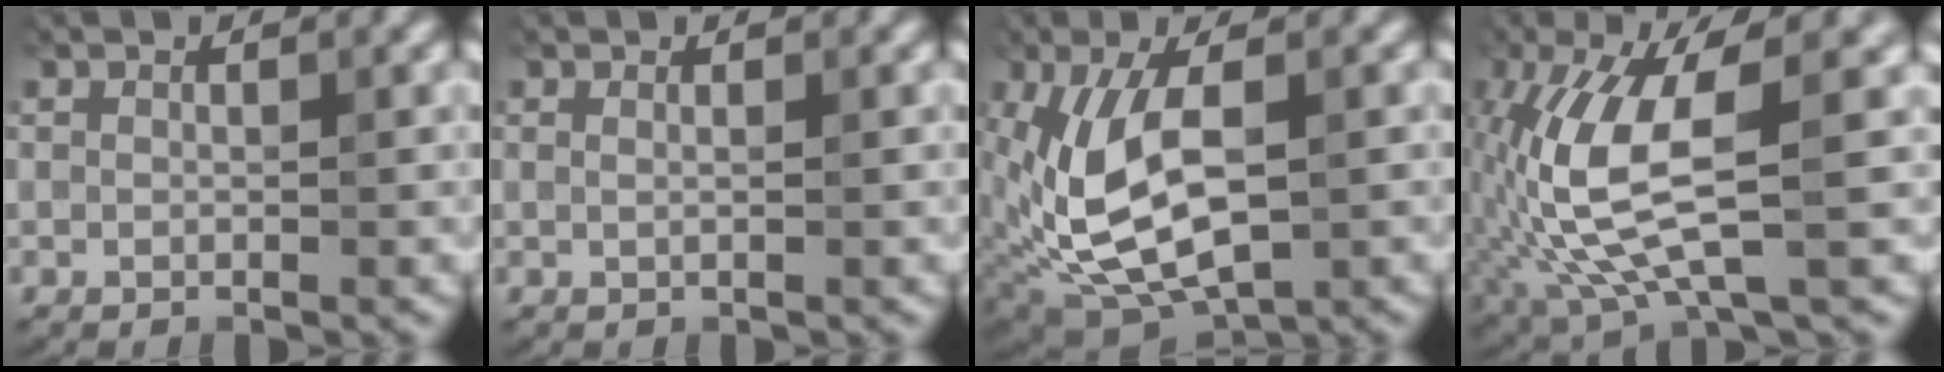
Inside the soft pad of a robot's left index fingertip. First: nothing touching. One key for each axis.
{"total": 0.8, "fx": 0.3, "fy": 0.5, "fz": 0.6, "tx": -0.002, "ty": -0.001, "tz": -0.004}
{"total": 9.7, "fx": -0.2, "fy": 4.6, "fz": 8.5, "tx": -0.191, "ty": -0.006, "tz": 0.008}
{"total": 9.4, "fx": -1.0, "fy": 2.6, "fz": 9.0, "tx": -0.200, "ty": -0.002, "tz": -0.006}